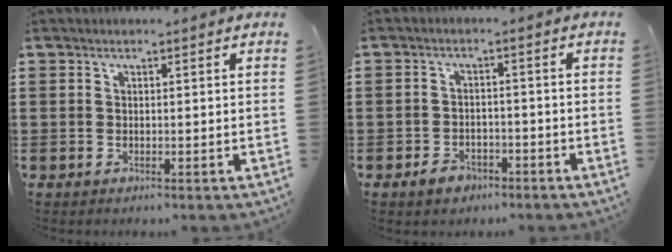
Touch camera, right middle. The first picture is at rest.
{"total": 2.7, "force": [-2.2, 1.4, 0.7], "torque": [-0.017, 0.005, -0.046]}